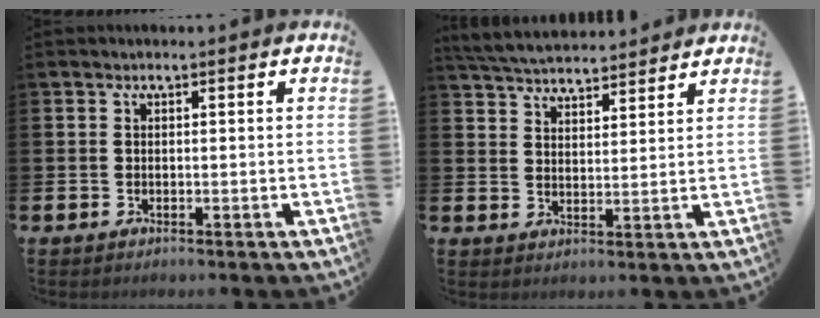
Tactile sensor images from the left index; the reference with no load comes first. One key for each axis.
{"total": 5.2, "fx": 5.2, "fy": 0.7, "fz": 0.4, "tx": -0.030, "ty": -0.026, "tz": 0.094}